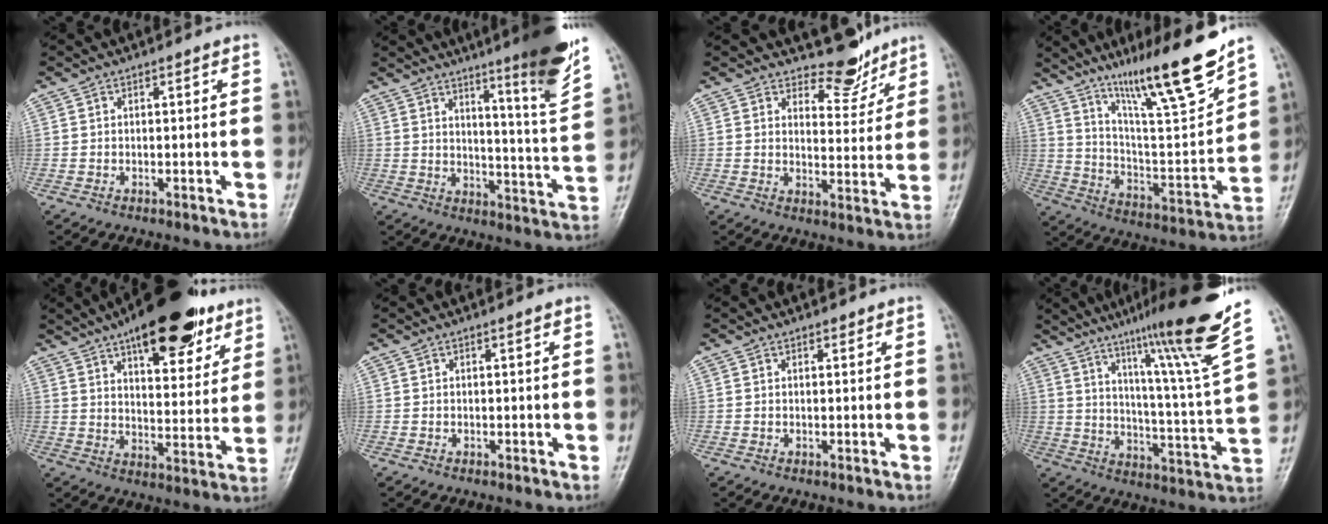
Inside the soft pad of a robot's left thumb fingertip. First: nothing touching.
{"total": 16.4, "force": [10.9, 1.0, 12.2], "torque": [-0.153, -0.069, 0.151]}
{"total": 6.2, "force": [5.6, 2.6, 0.8], "torque": [0.017, -0.054, 0.086]}
{"total": 20.3, "force": [14.7, 1.8, 13.9], "torque": [-0.191, -0.083, 0.254]}
{"total": 21.7, "force": [13.7, 8.7, 14.4], "torque": [-0.168, -0.040, 0.206]}
{"total": 0.0}
{"total": 0.7, "force": [0.7, 0.3, 0.0], "torque": [0.006, -0.005, 0.008]}
{"total": 21.3, "force": [14.2, 0.3, 15.9], "torque": [-0.217, -0.072, 0.211]}